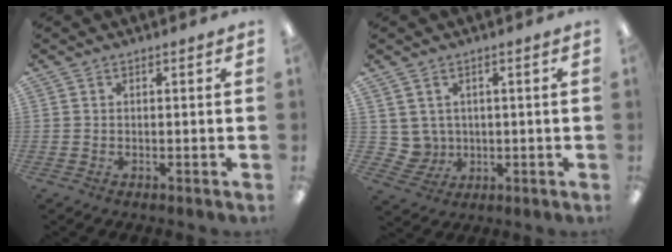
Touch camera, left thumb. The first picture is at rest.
{"total": 4.7, "force": [1.9, 4.2, 0.6], "torque": [-0.027, -0.004, 0.037]}